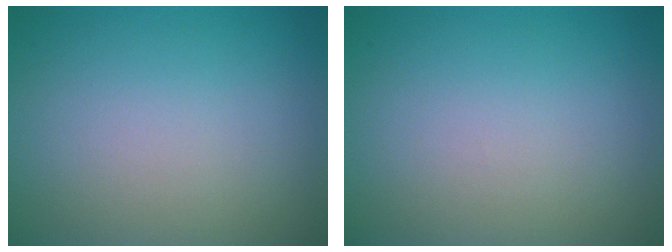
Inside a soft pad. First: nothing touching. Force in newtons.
{"total": 0.0}